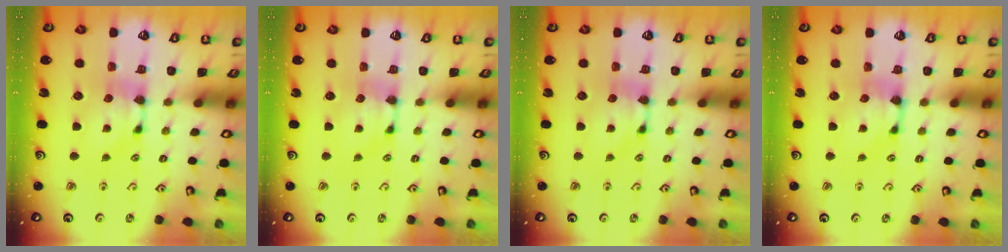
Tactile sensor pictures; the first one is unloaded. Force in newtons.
{"total": 0.0}
{"total": 0.0}
{"total": 0.7, "press": 0.1, "slide": 0.7}